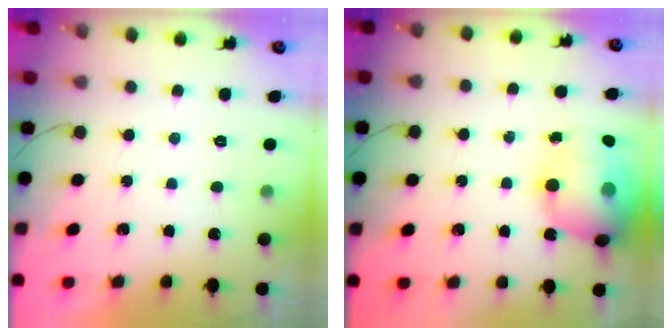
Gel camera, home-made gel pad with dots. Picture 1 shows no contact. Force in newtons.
{"total": 21.0, "press": 20.7, "slide": 3.6}